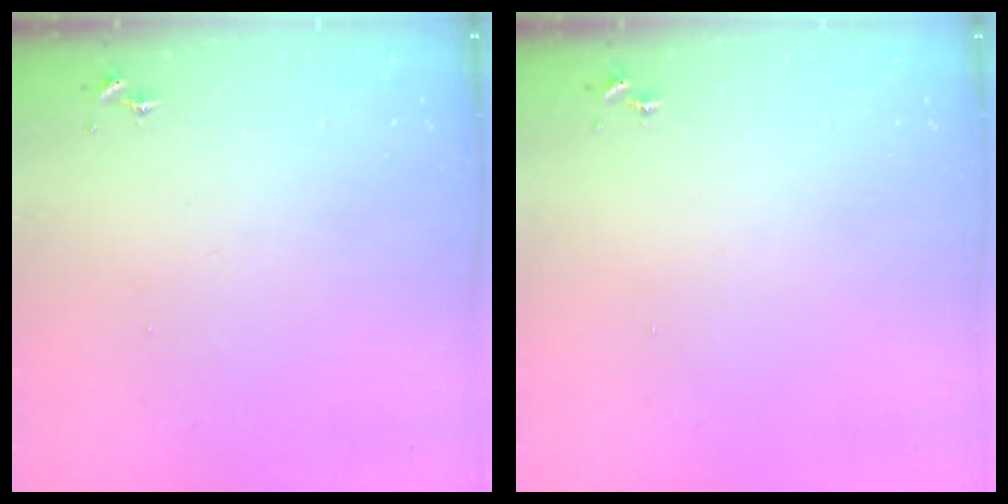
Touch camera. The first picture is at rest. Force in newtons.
{"total": 0.0}